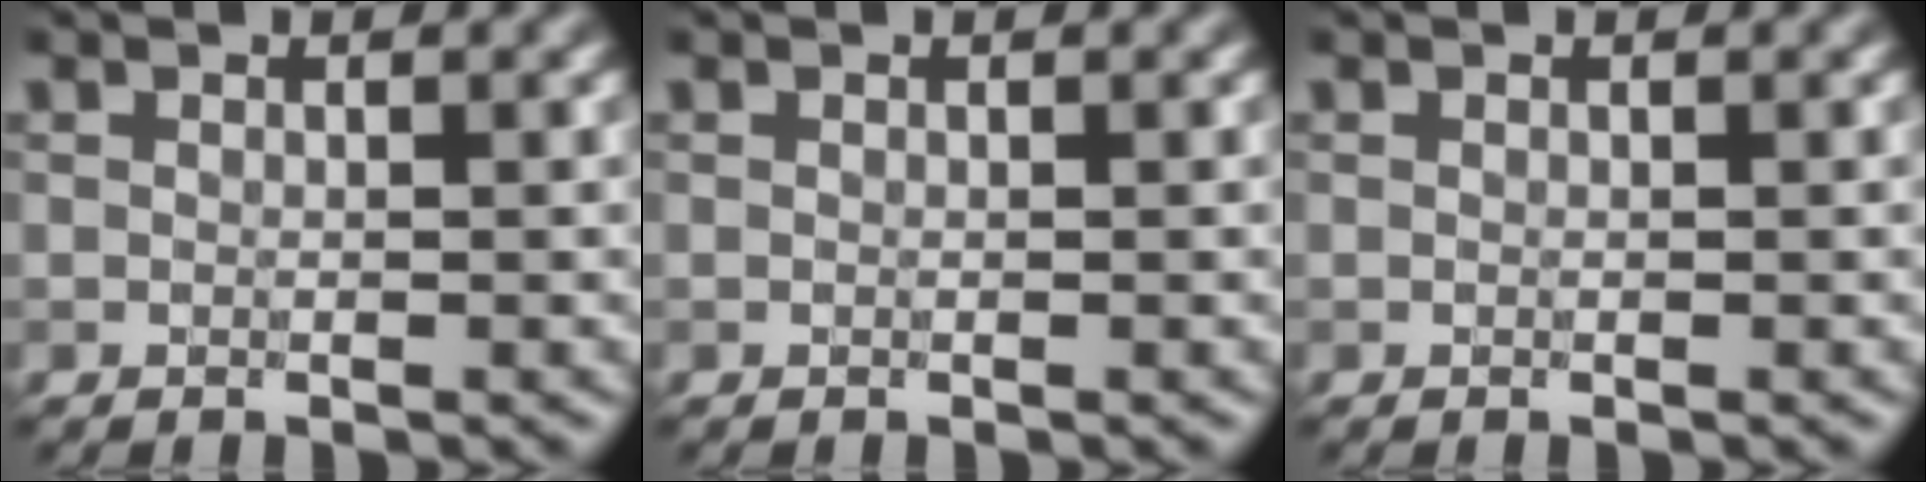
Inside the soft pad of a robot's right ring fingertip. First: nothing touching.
{"total": 0.0}
{"total": 0.0}